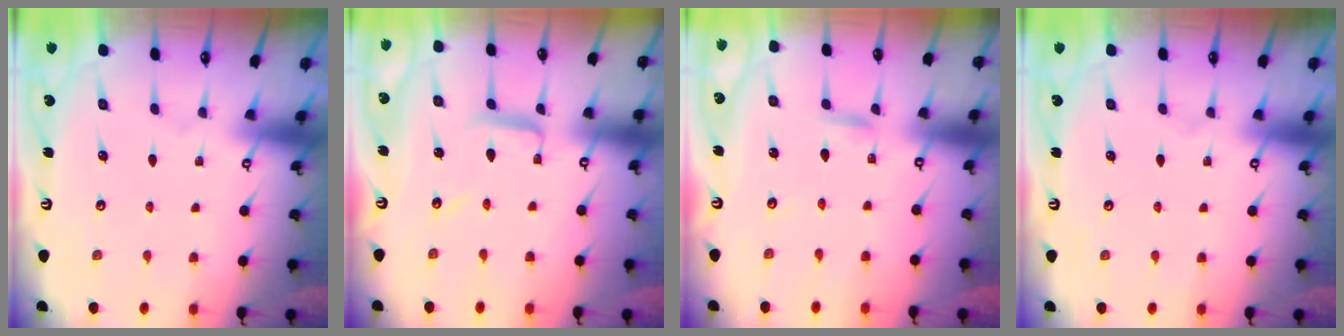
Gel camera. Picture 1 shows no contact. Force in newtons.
{"total": 7.1, "press": 7.1, "slide": 0.3}
{"total": 2.4, "press": 2.4, "slide": 0.0}
{"total": 0.0}